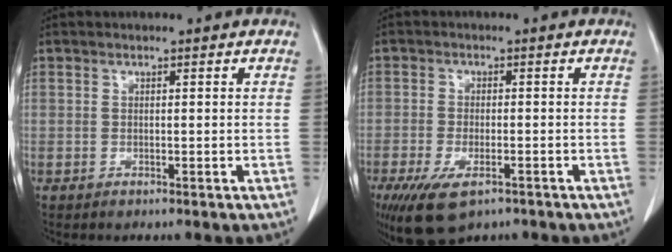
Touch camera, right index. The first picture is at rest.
{"total": 8.9, "force": [-5.6, 3.6, 5.9], "torque": [-0.111, -0.018, -0.087]}